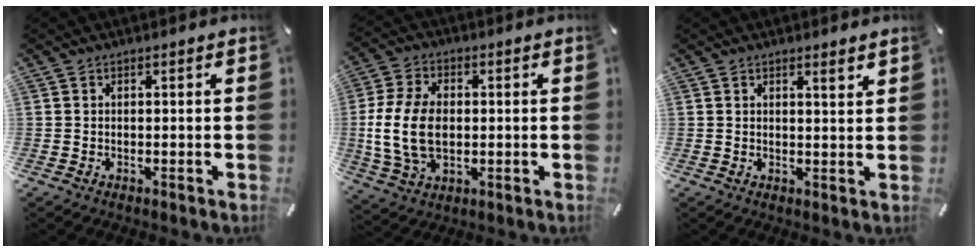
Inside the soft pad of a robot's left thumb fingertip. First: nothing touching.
{"total": 13.7, "force": [-0.6, 9.6, 9.8], "torque": [-0.214, 0.005, -0.009]}
{"total": 2.0, "force": [1.7, 0.2, 1.1], "torque": [-0.014, -0.008, 0.028]}